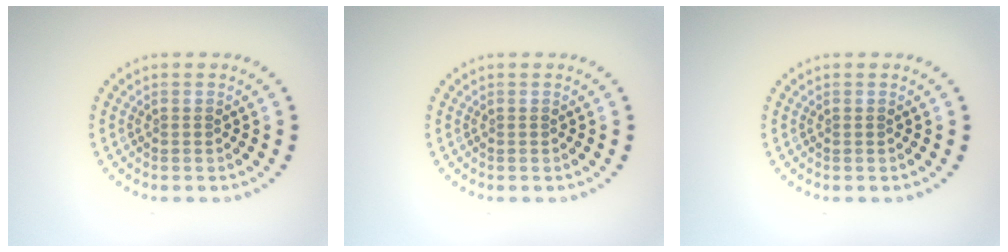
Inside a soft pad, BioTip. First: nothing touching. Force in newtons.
{"total": 0.0}
{"total": 0.0}